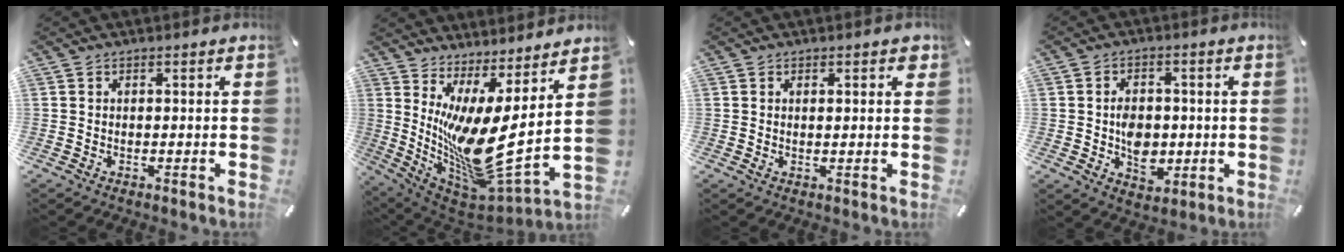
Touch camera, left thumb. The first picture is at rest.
{"total": 14.8, "force": [0.9, 3.5, 14.4], "torque": [-0.298, -0.073, 0.019]}
{"total": 1.8, "force": [1.0, 0.8, 1.2], "torque": [-0.011, -0.003, 0.013]}
{"total": 8.0, "force": [-1.1, 6.2, 5.0], "torque": [-0.070, 0.000, -0.019]}